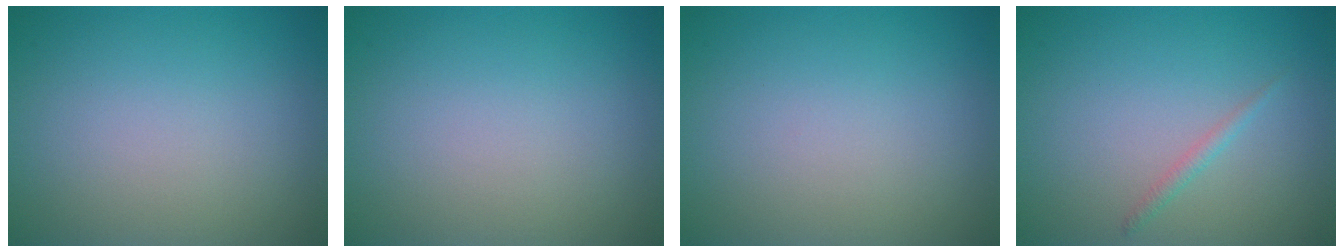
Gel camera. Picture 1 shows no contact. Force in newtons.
{"total": 0.0}
{"total": 0.0}
{"total": 0.9, "press": 0.9, "slide": 0.1}